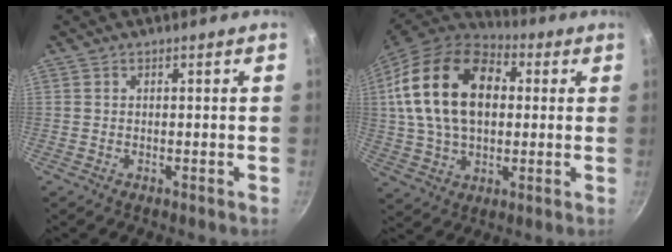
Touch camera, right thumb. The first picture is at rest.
{"total": 21.8, "force": [4.0, 14.2, 16.0], "torque": [-0.270, 0.018, 0.063]}